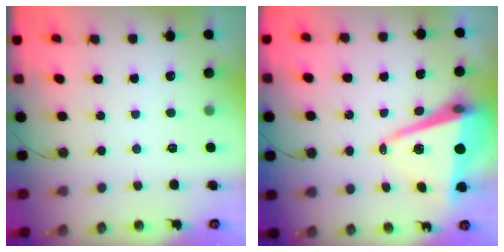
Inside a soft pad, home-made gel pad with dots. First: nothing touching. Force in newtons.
{"total": 11.0, "press": 10.5, "slide": 3.2}